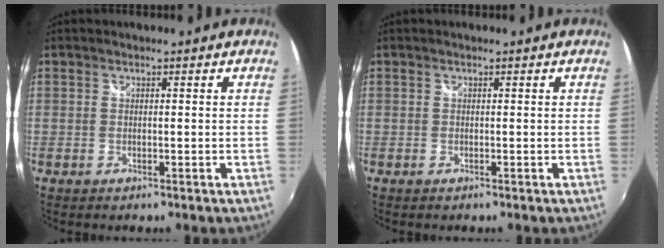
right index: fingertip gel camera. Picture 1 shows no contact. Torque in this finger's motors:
{"motor_torque": [0.15, 0.06, 0.01, 0.01]}